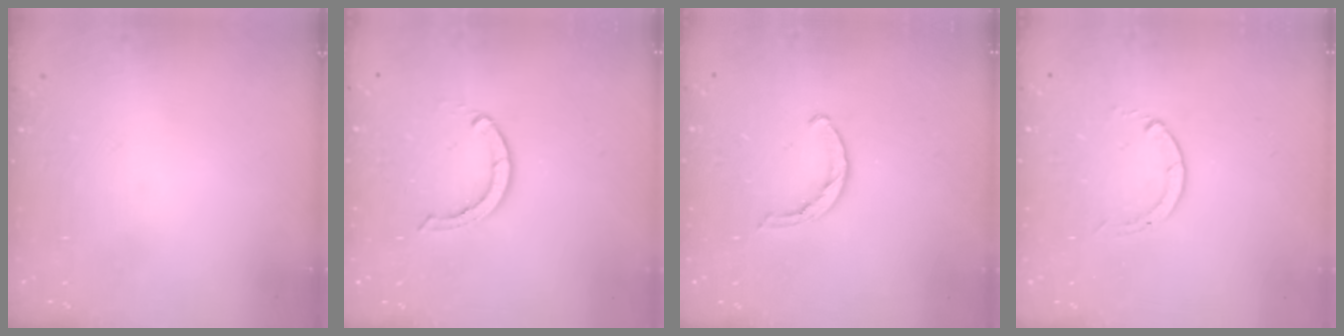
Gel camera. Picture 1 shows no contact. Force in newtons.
{"total": 2.9, "press": 2.9, "slide": 0.1}
{"total": 3.5, "press": 3.5, "slide": 0.5}
{"total": 0.6, "press": 0.5, "slide": 0.1}